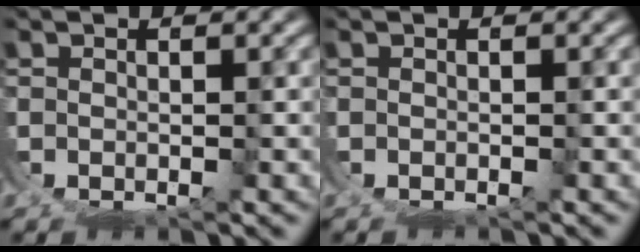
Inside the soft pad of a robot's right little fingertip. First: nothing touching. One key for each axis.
{"total": 0.6, "fx": -0.4, "fy": 0.2, "fz": -0.3, "tx": 0.001, "ty": -0.004, "tz": -0.006}